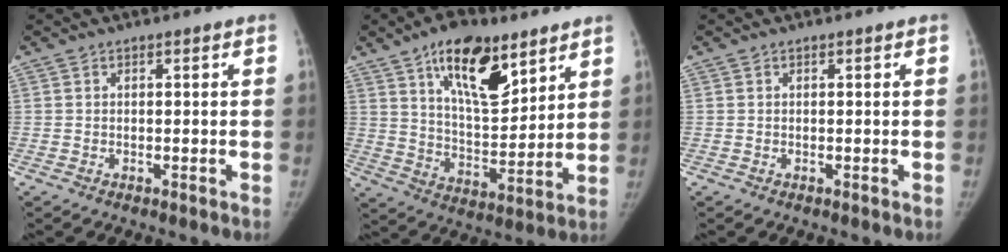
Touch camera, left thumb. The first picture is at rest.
{"total": 16.6, "force": [9.6, 7.2, 11.4], "torque": [-0.152, -0.052, 0.166]}
{"total": 0.0}